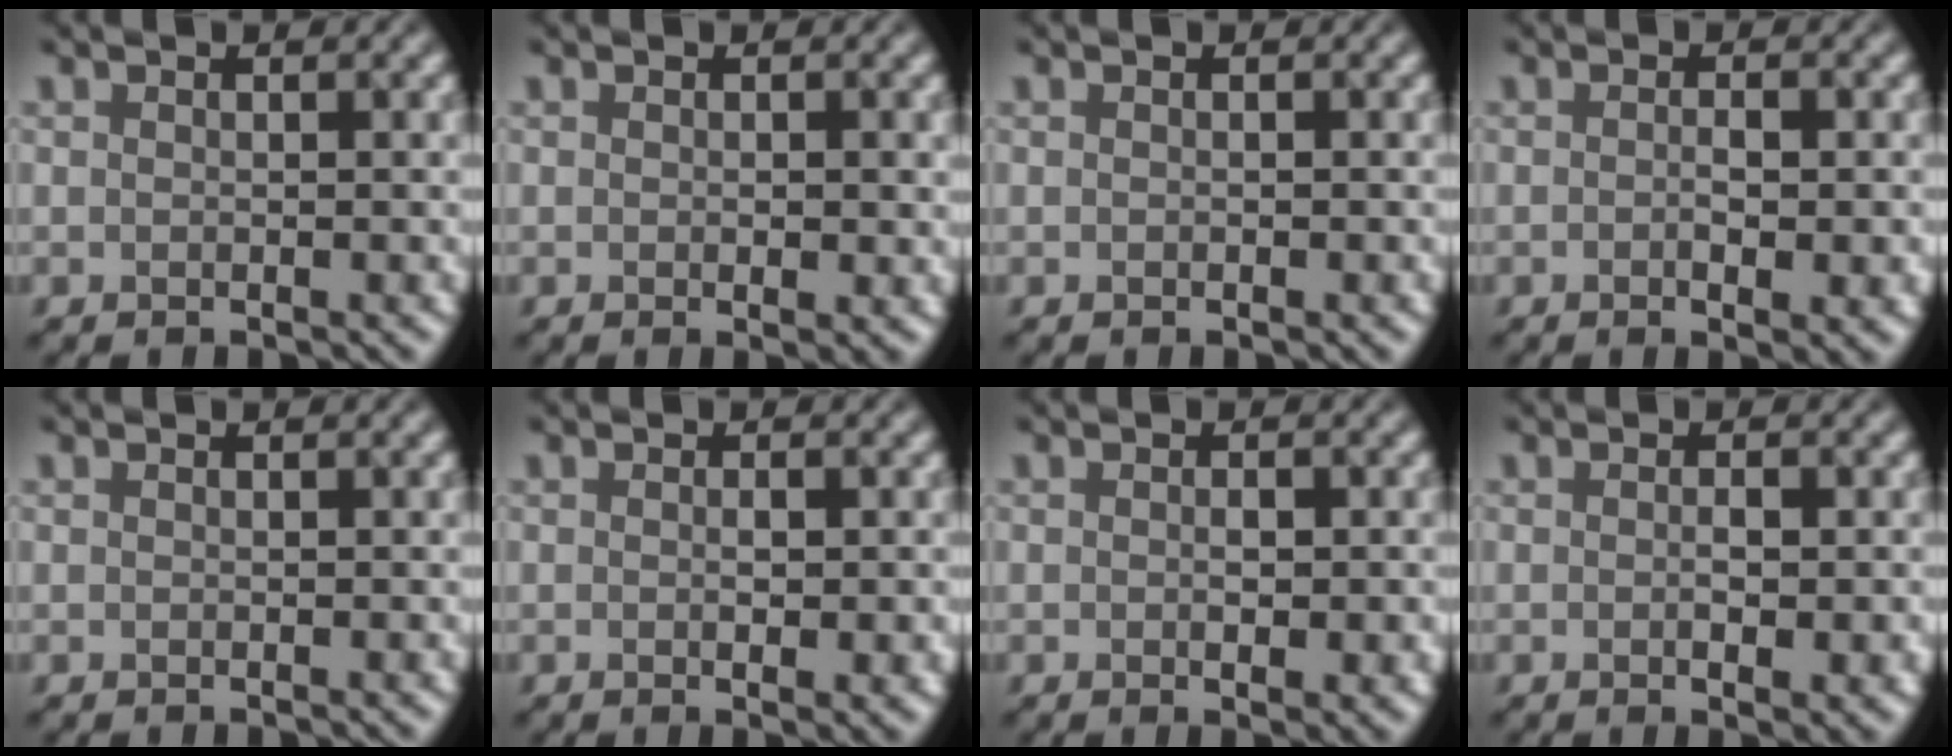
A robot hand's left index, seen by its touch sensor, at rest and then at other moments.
{"total": 1.1, "force": [-0.5, -0.1, 0.9], "torque": [-0.012, 0.003, 0.007]}
{"total": 0.6, "force": [-0.3, 0.3, 0.4], "torque": [0.004, 0.010, -0.006]}
{"total": 2.5, "force": [-1.2, 0.3, 2.2], "torque": [-0.037, 0.000, -0.002]}
{"total": 0.0}
{"total": 1.9, "force": [-0.8, 0.1, 1.7], "torque": [-0.026, 0.003, 0.003]}
{"total": 1.9, "force": [-0.9, 0.3, 1.7], "torque": [-0.028, 0.002, 0.002]}
{"total": 2.2, "force": [-0.9, 0.2, 2.0], "torque": [-0.033, 0.002, 0.001]}